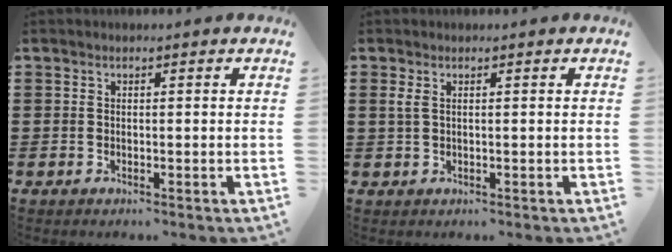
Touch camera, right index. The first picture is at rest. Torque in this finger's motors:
{"motor_torque": [0.11, 0.01, 0.05, 0.01]}